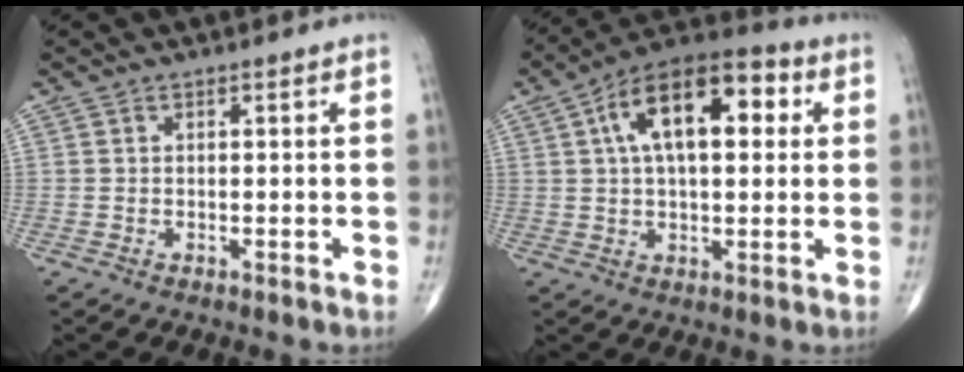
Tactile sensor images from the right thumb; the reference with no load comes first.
{"total": 16.9, "force": [4.4, 8.3, 14.0], "torque": [-0.203, 0.029, 0.061]}